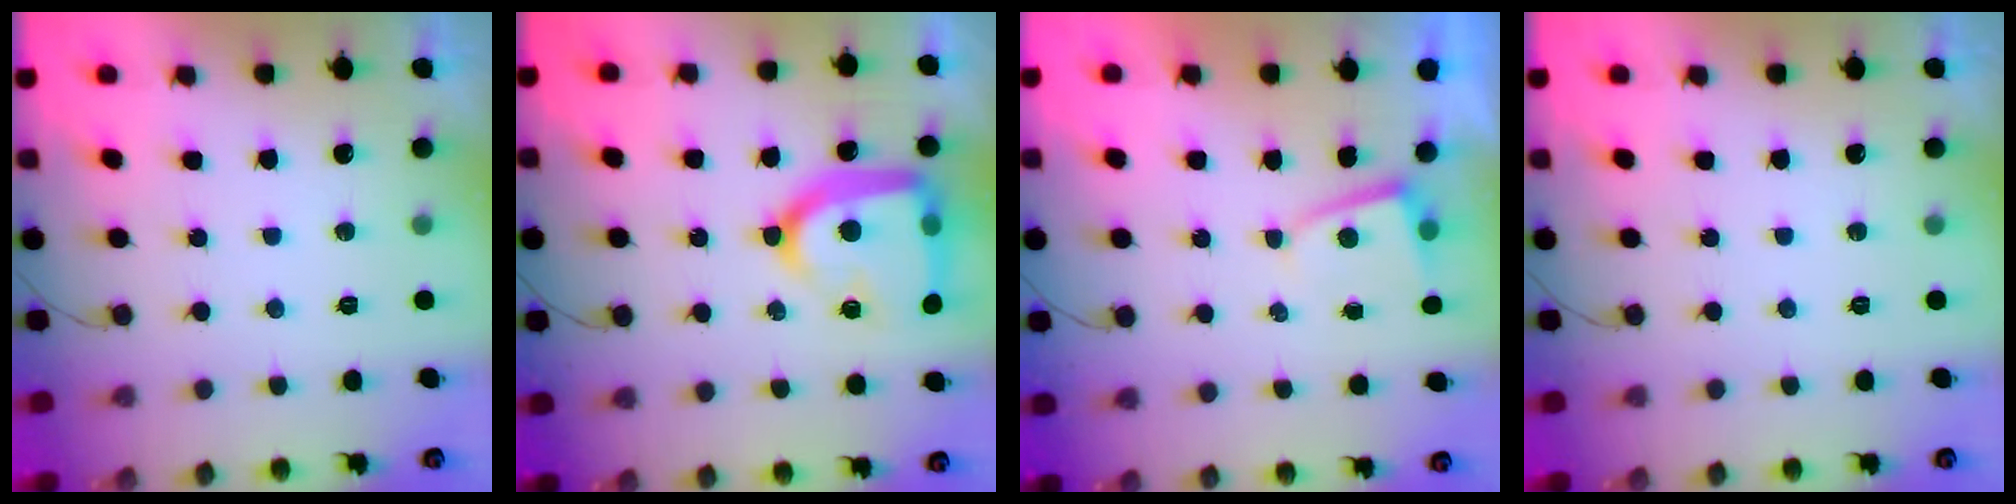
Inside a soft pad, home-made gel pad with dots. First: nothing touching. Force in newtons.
{"total": 22.5, "press": 22.4, "slide": 2.0}
{"total": 1.2, "press": 1.2, "slide": 0.2}
{"total": 0.0}